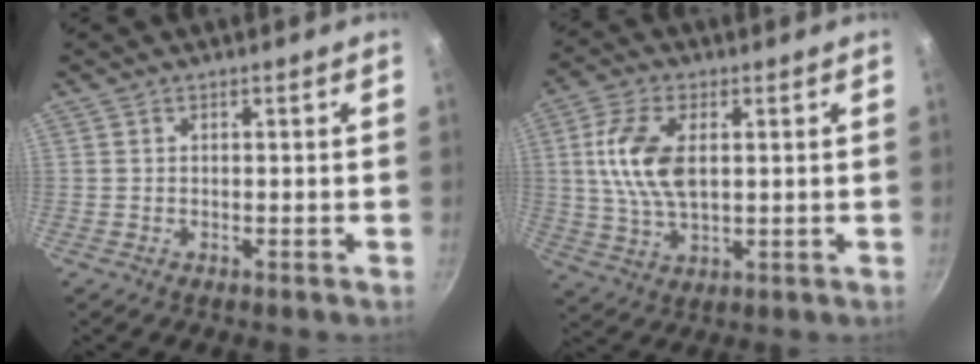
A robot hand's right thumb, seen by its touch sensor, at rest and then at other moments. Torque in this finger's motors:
{"motor_torque": [0.59, 0.93, 1.60, 0.03, 0.15]}